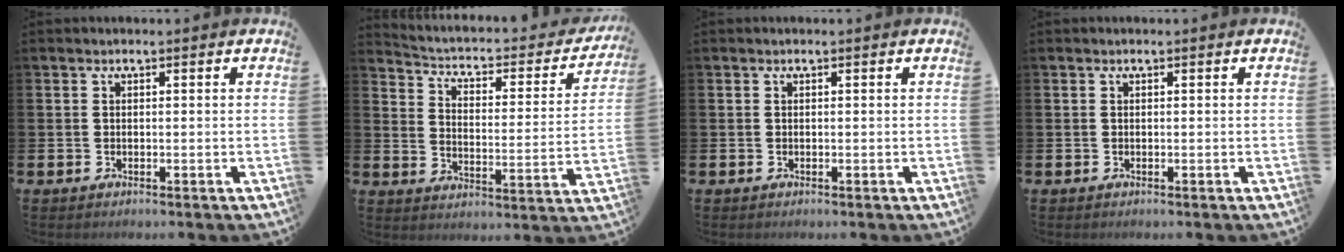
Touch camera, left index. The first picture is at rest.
{"total": 3.9, "force": [3.0, 1.8, 1.7], "torque": [-0.058, -0.027, 0.040]}
{"total": 0.0}
{"total": 0.0}